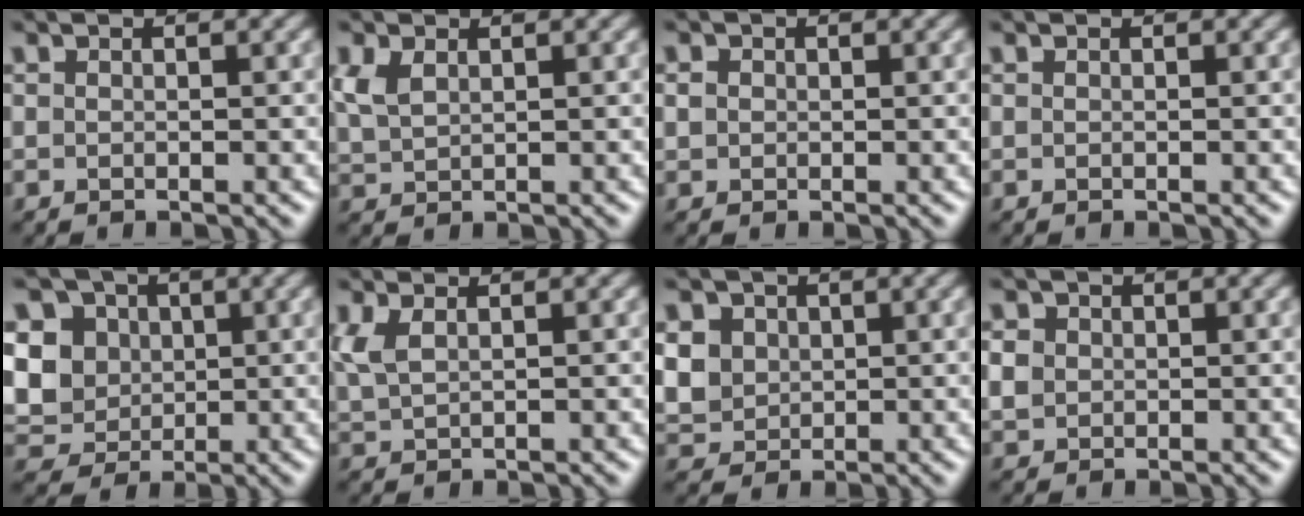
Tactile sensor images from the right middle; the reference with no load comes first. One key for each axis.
{"total": 2.5, "fx": 1.2, "fy": 1.4, "fz": 1.7, "tx": -0.045, "ty": 0.002, "tz": 0.028}
{"total": 0.9, "fx": 0.1, "fy": 0.8, "fz": 0.2, "tx": 0.000, "ty": 0.000, "tz": 0.001}
{"total": 0.0}
{"total": 9.9, "fx": 2.0, "fy": 8.5, "fz": 4.6, "tx": -0.108, "ty": 0.019, "tz": 0.028}
{"total": 2.7, "fx": 1.1, "fy": 1.3, "fz": 2.0, "tx": -0.056, "ty": 0.004, "tz": 0.025}
{"total": 5.8, "fx": 1.5, "fy": 5.0, "fz": 2.7, "tx": -0.083, "ty": 0.017, "tz": 0.029}
{"total": 1.9, "fx": 0.1, "fy": 1.8, "fz": 0.7, "tx": -0.014, "ty": -0.001, "tz": 0.003}